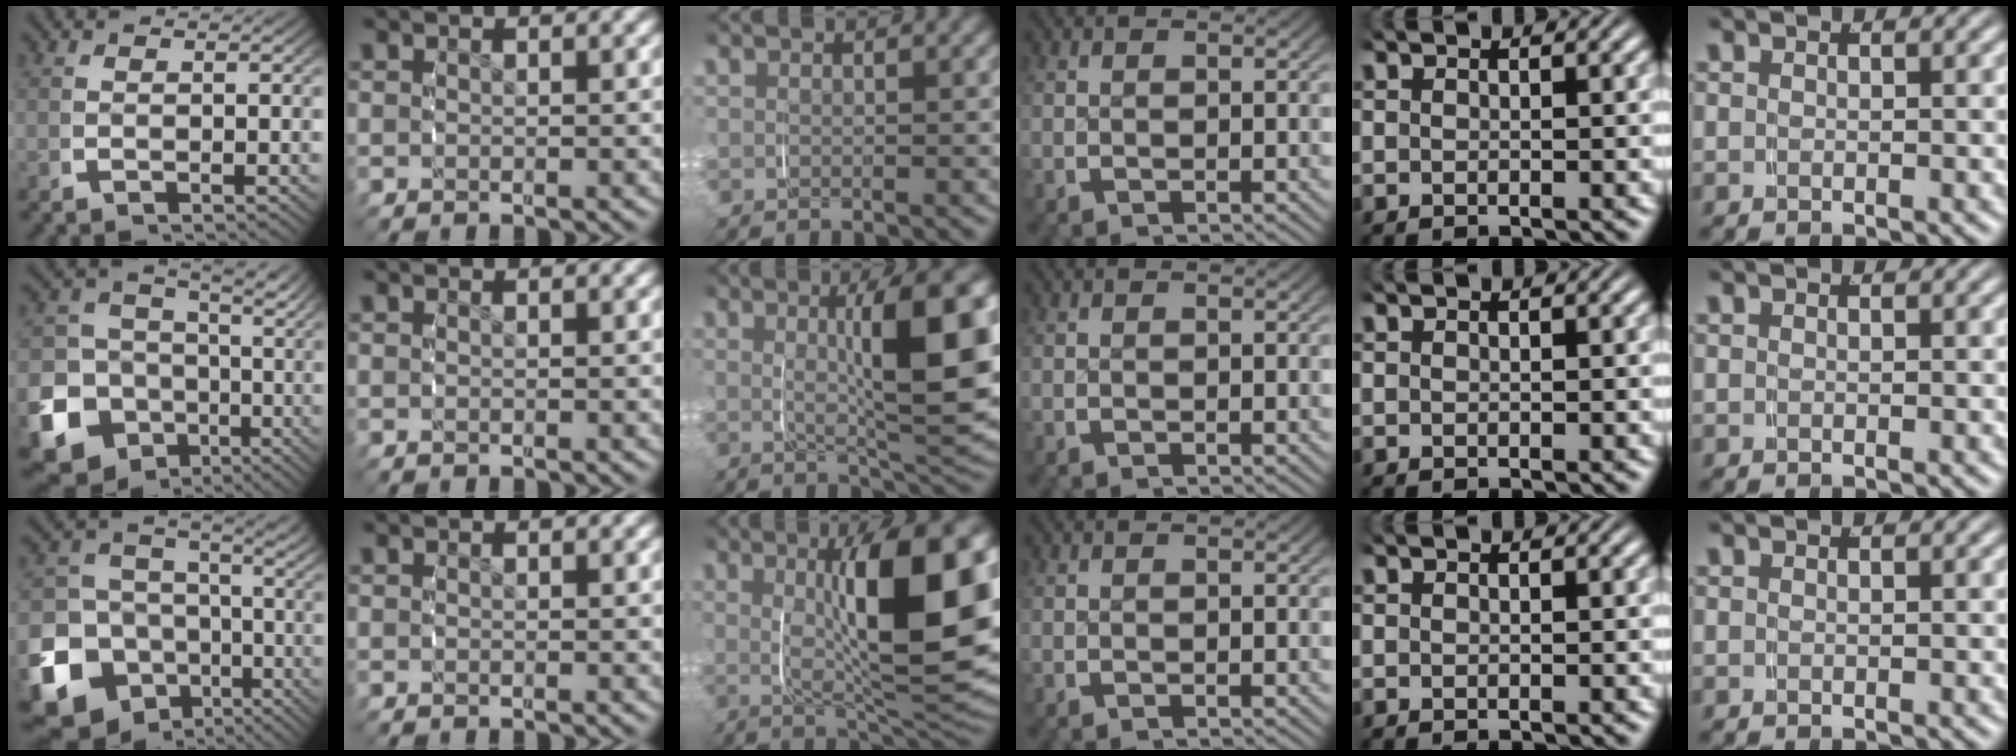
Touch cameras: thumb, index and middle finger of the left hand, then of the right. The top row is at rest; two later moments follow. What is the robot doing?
{"motion": "grasp_and_lifting", "object": "ribbon"}